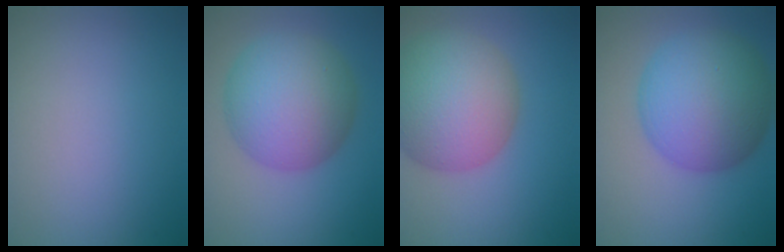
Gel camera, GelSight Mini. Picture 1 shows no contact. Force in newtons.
{"total": 9.4, "press": 9.4, "slide": 0.1}
{"total": 10.6, "press": 10.6, "slide": 0.4}
{"total": 10.3, "press": 10.3, "slide": 0.2}